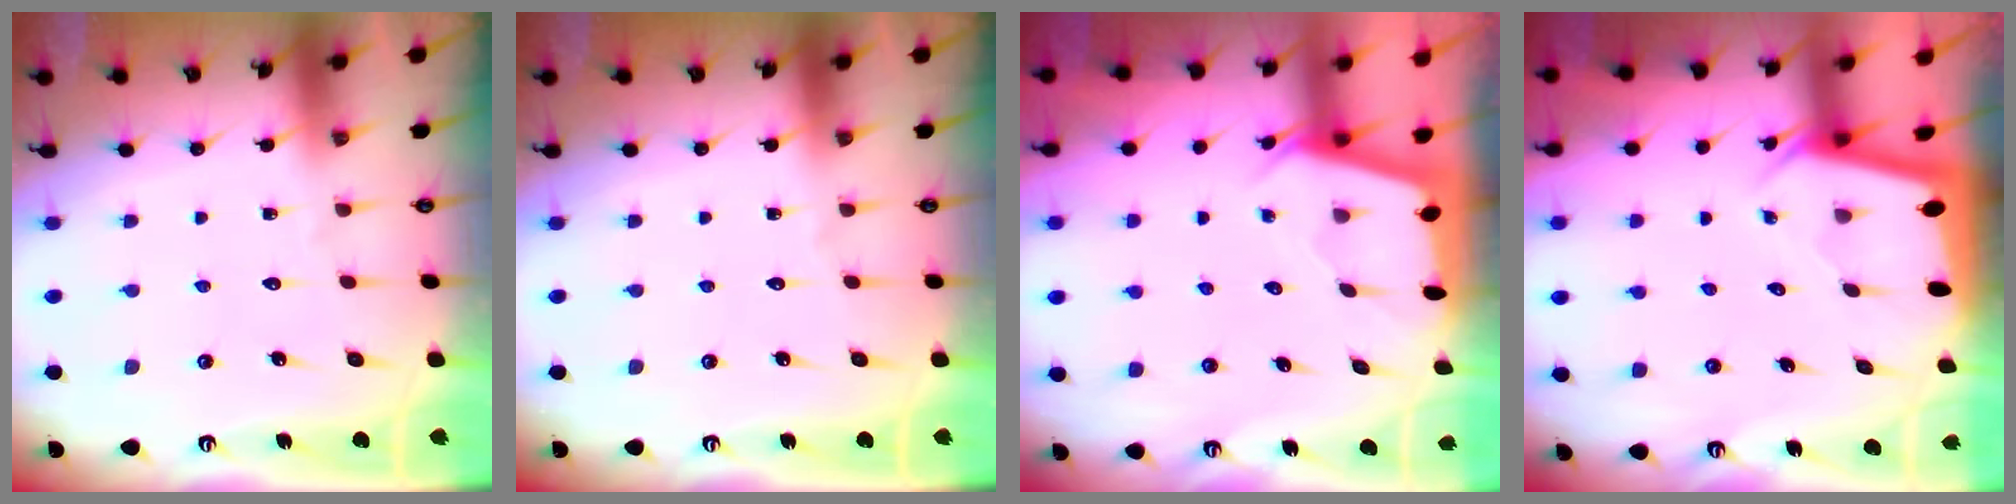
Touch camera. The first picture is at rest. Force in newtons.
{"total": 0.0}
{"total": 2.0, "press": 2.0, "slide": 0.3}
{"total": 1.9, "press": 1.9, "slide": 0.1}